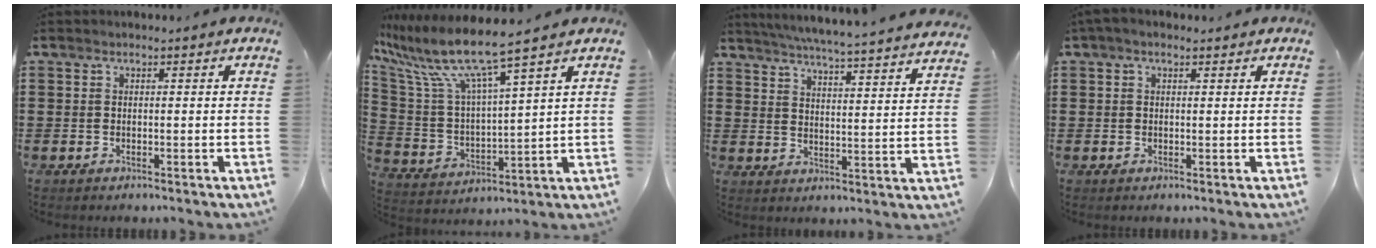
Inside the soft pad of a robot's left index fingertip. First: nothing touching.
{"total": 9.4, "force": [7.7, 0.3, 5.5], "torque": [-0.142, -0.050, 0.125]}
{"total": 5.1, "force": [4.7, -1.1, 1.4], "torque": [-0.049, -0.047, 0.076]}
{"total": 1.1, "force": [0.5, 0.4, 0.9], "torque": [-0.019, 0.002, 0.009]}